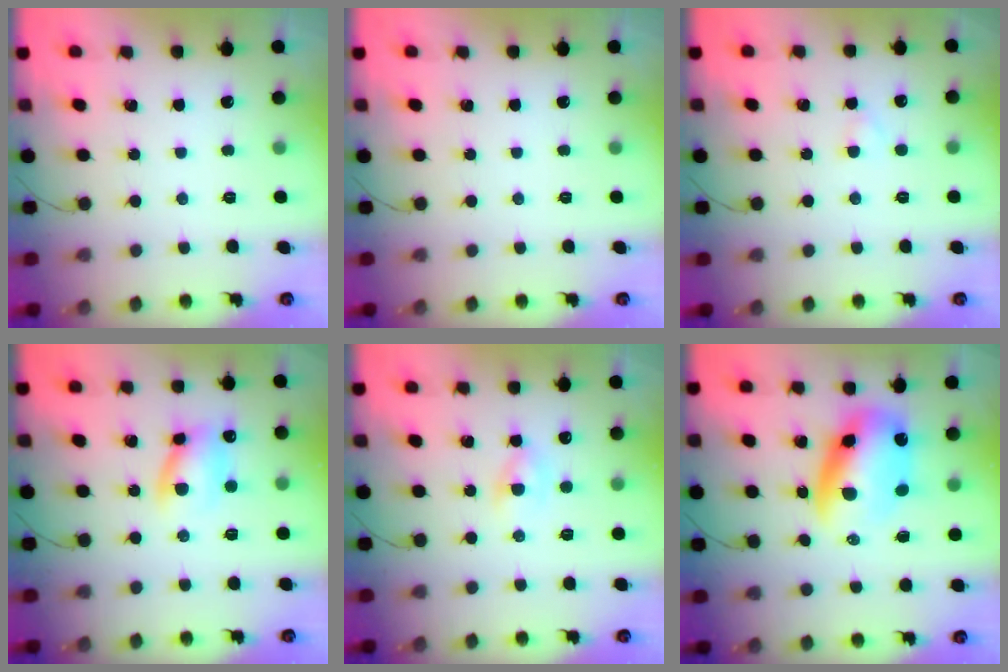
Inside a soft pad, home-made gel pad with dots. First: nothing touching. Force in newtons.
{"total": 0.0}
{"total": 1.6, "press": 1.4, "slide": 0.7}
{"total": 9.3, "press": 9.2, "slide": 1.5}
{"total": 2.9, "press": 2.7, "slide": 1.0}
{"total": 10.9, "press": 10.7, "slide": 2.2}